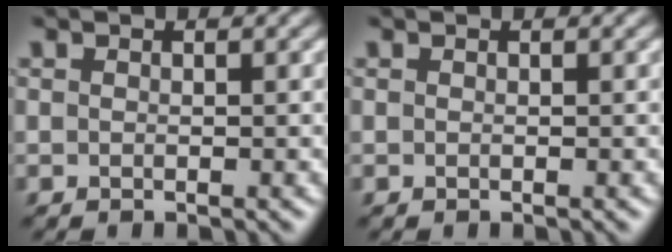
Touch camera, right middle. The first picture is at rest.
{"total": 0.0}